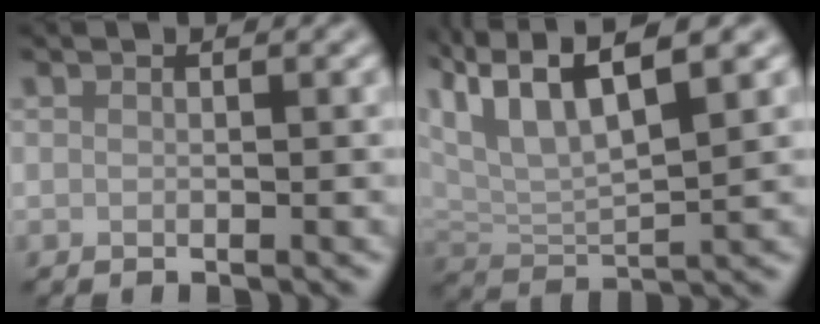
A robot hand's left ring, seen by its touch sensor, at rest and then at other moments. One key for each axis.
{"total": 8.3, "fx": 4.5, "fy": 2.9, "fz": 6.4, "tx": -0.130, "ty": 0.016, "tz": 0.079}